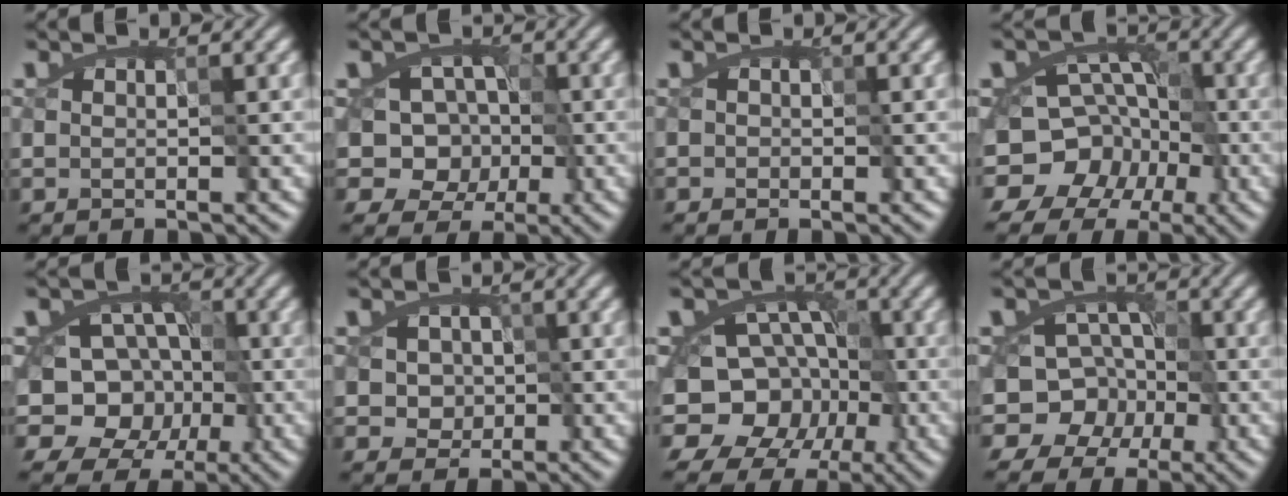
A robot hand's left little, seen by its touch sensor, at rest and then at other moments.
{"total": 6.4, "force": [-1.5, 5.7, 2.5], "torque": [-0.008, 0.027, -0.055]}
{"total": 0.5, "force": [-0.2, 0.4, 0.2], "torque": [-0.001, 0.005, -0.006]}
{"total": 12.8, "force": [-7.6, 9.4, 4.2], "torque": [-0.054, -0.012, -0.141]}
{"total": 12.1, "force": [-5.4, 9.9, 4.5], "torque": [-0.059, 0.008, -0.111]}
{"total": 2.9, "force": [-0.2, 2.8, 0.8], "torque": [-0.009, -0.004, -0.010]}
{"total": 14.0, "force": [-7.1, 11.1, 4.7], "torque": [-0.067, -0.017, -0.137]}
{"total": 8.9, "force": [-4.6, 6.9, 3.4], "torque": [-0.017, 0.006, -0.098]}